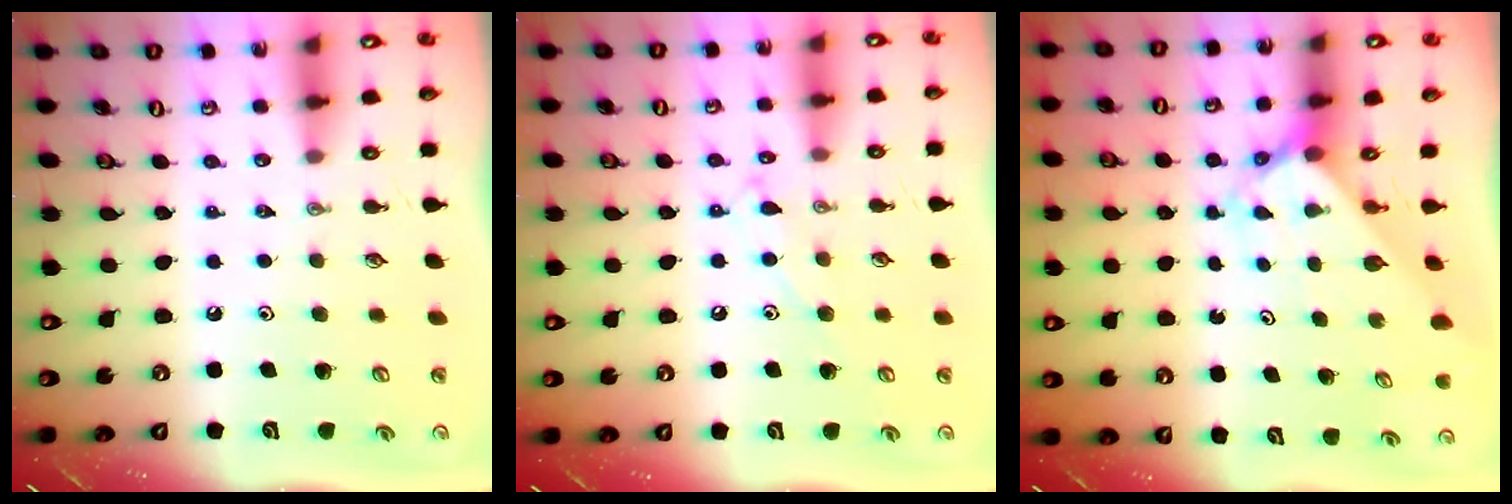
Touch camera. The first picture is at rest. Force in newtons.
{"total": 8.3, "press": 8.3, "slide": 0.6}
{"total": 2.4, "press": 2.4, "slide": 0.2}